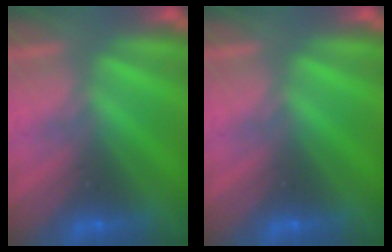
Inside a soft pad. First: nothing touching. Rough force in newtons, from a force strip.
{"total": 0.0}